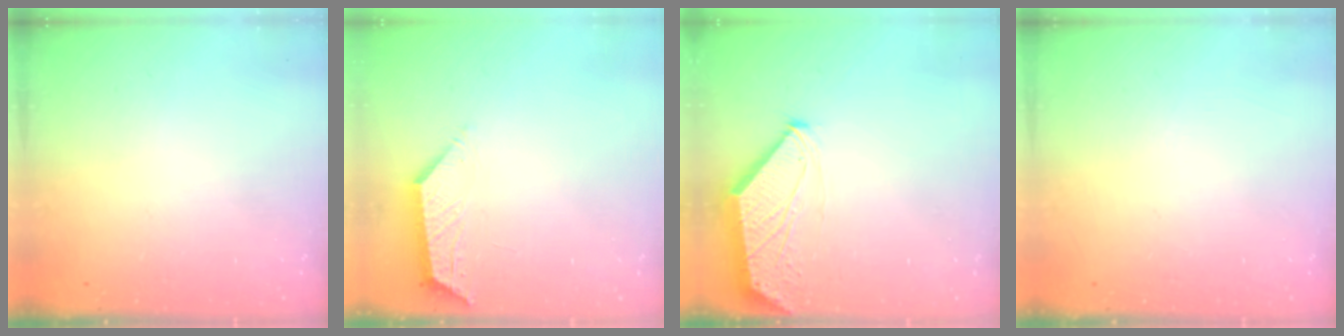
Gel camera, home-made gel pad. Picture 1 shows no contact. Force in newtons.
{"total": 2.1, "press": 2.1, "slide": 0.4}
{"total": 0.0}
{"total": 0.0}